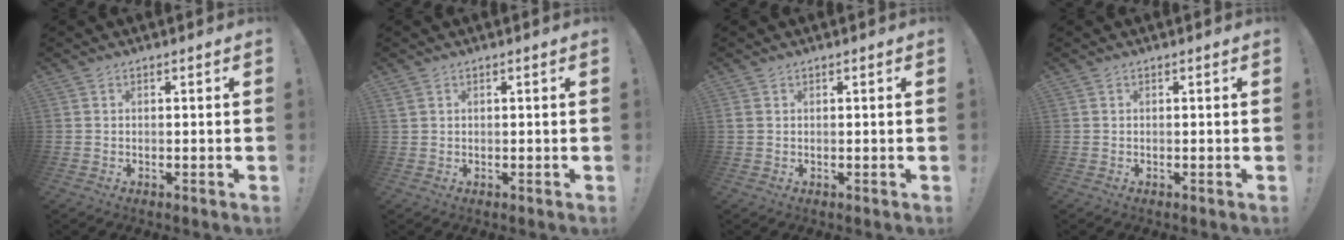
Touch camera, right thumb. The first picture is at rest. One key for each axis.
{"total": 1.2, "fx": 0.7, "fy": 0.7, "fz": 0.6, "tx": -0.015, "ty": 0.001, "tz": 0.014}
{"total": 0.9, "fx": 0.4, "fy": 0.8, "fz": 0.4, "tx": -0.013, "ty": 0.004, "tz": 0.009}
{"total": 0.0}